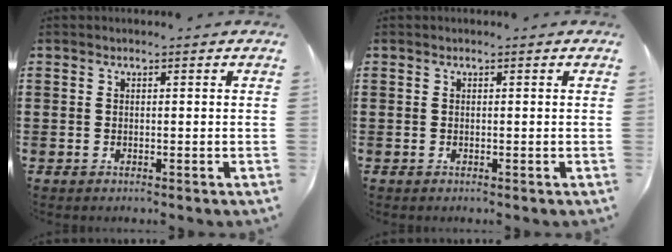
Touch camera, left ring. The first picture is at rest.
{"total": 0.0}